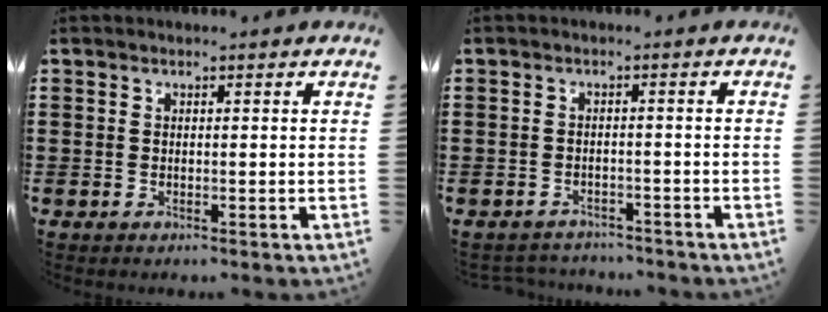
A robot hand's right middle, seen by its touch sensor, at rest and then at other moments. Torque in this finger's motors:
{"motor_torque": [-0.16, 0.02, -0.20, -0.07]}